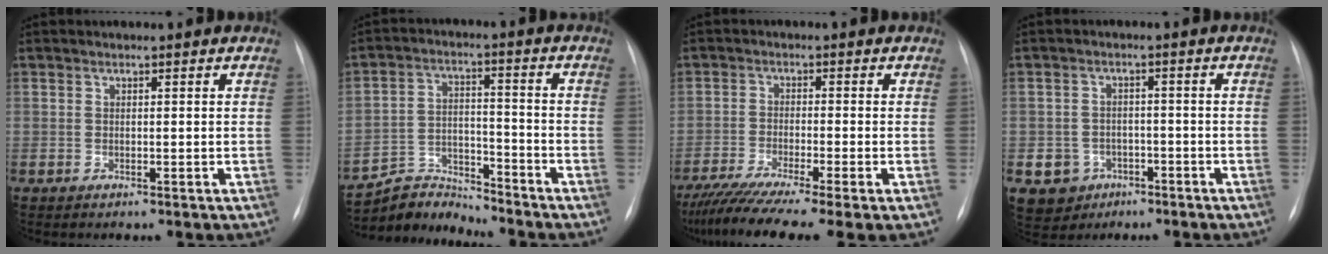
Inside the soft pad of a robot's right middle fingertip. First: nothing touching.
{"total": 7.7, "force": [-7.5, 0.5, -1.4], "torque": [0.020, 0.017, -0.138]}
{"total": 11.9, "force": [-9.0, 0.1, 7.8], "torque": [-0.139, -0.033, -0.148]}
{"total": 5.5, "force": [-2.6, 4.8, 0.9], "torque": [-0.017, 0.007, -0.035]}